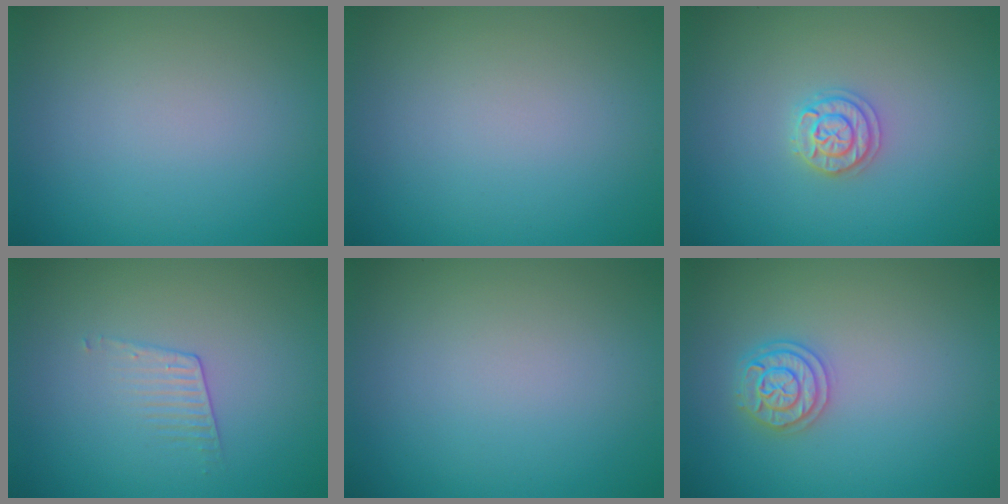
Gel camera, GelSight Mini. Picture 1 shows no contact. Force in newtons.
{"total": 0.0}
{"total": 2.0, "press": 1.9, "slide": 0.3}
{"total": 1.1, "press": 0.4, "slide": 1.1}
{"total": 0.0}
{"total": 2.4, "press": 2.4, "slide": 0.4}